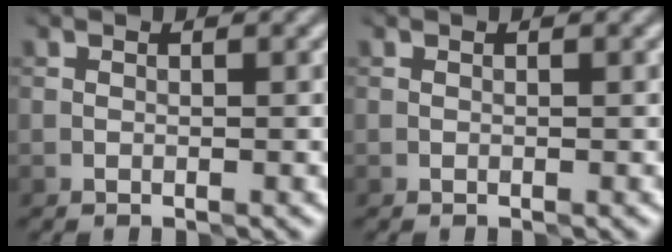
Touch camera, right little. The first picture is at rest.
{"total": 0.0}